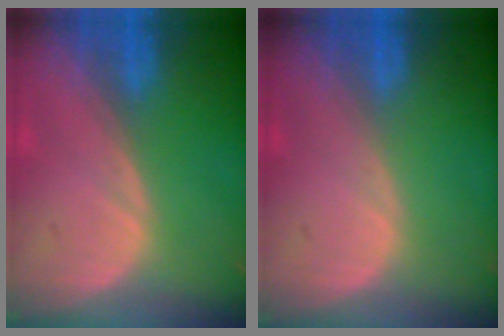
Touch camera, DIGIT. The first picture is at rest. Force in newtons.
{"total": 0.0}